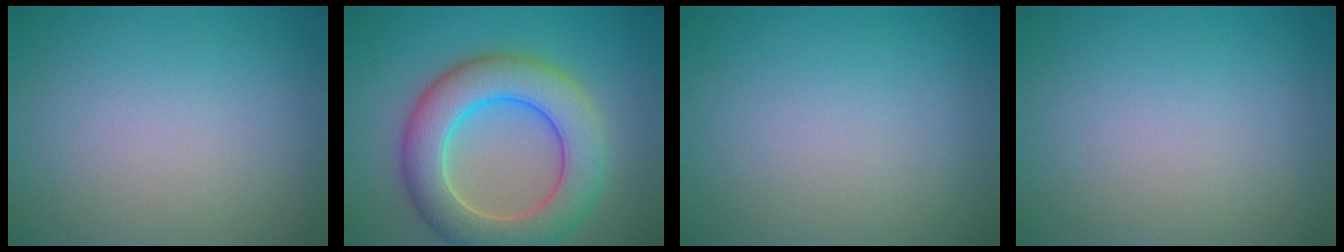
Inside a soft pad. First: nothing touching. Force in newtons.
{"total": 8.7, "press": 8.6, "slide": 0.4}
{"total": 0.0}
{"total": 0.0}